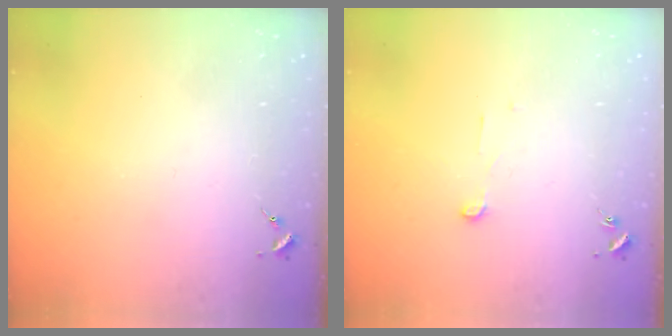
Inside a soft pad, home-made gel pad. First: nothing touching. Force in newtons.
{"total": 3.7, "press": 3.7, "slide": 0.3}